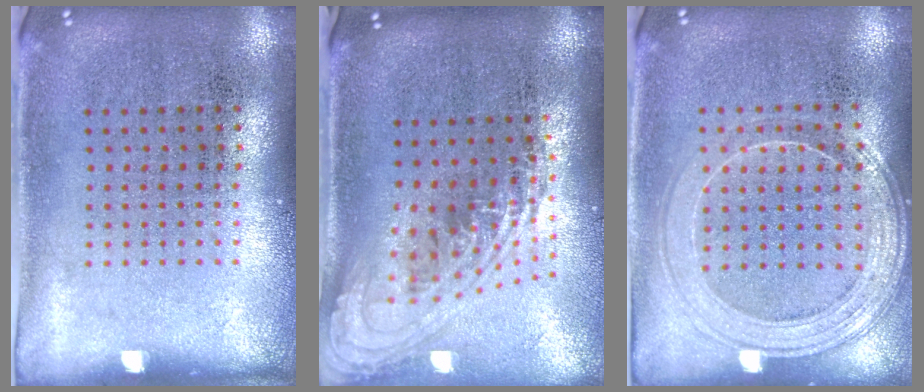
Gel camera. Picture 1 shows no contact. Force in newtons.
{"total": 2.4, "press": 1.7, "slide": 1.7}
{"total": 1.6, "press": 1.5, "slide": 0.4}